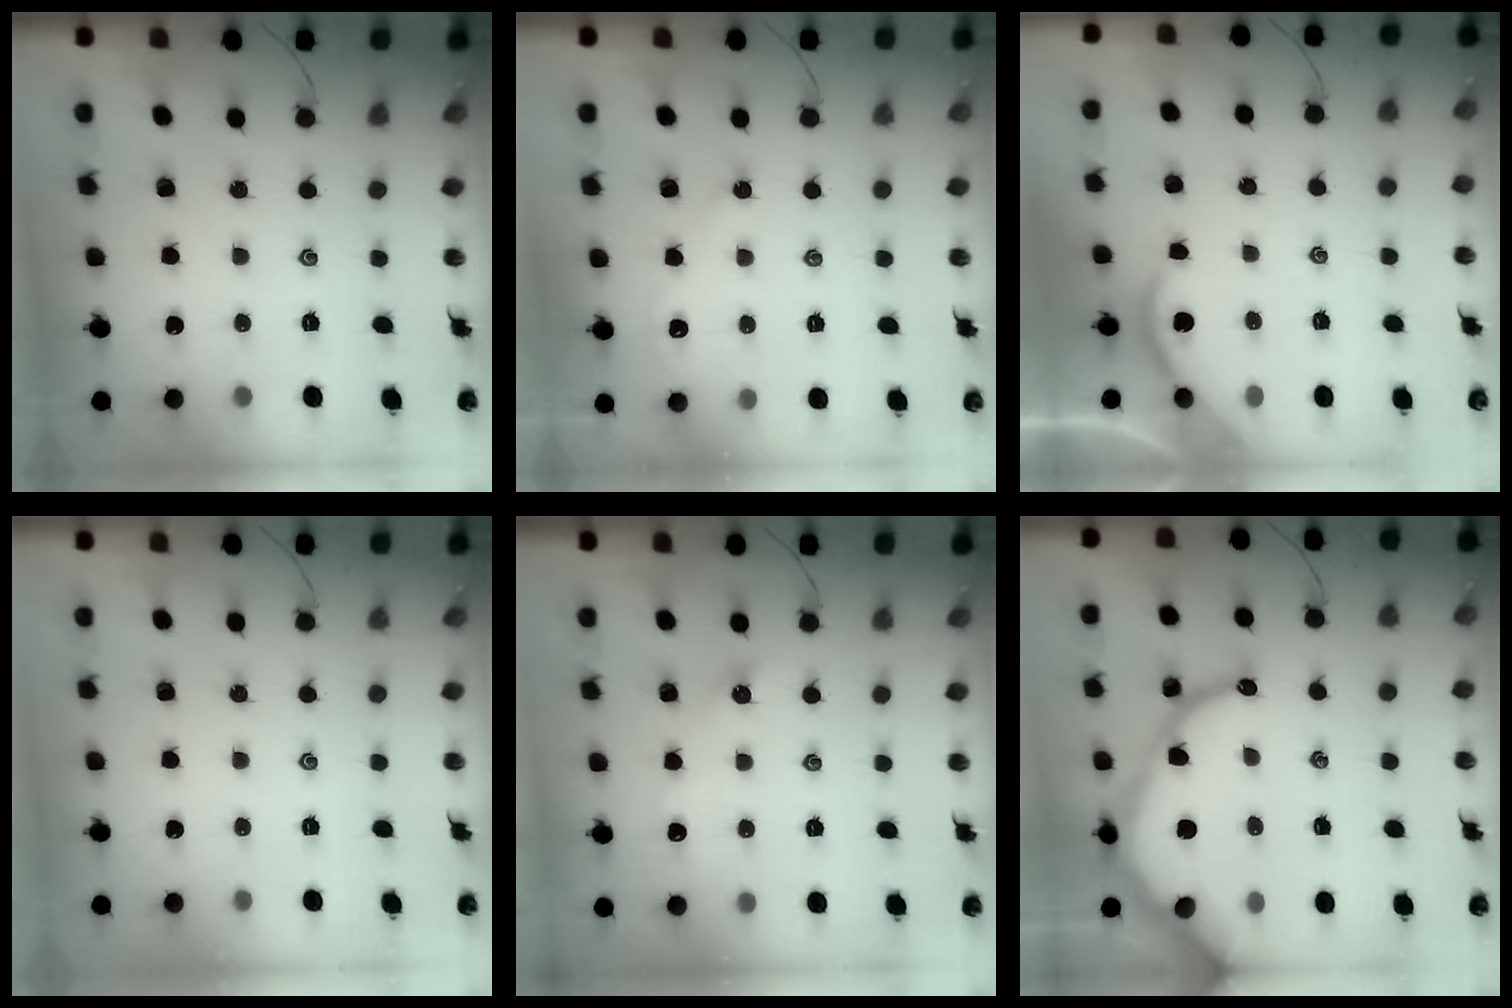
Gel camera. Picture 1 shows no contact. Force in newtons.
{"total": 2.5, "press": 2.5, "slide": 0.6}
{"total": 2.4, "press": 2.3, "slide": 0.5}
{"total": 0.0}
{"total": 4.2, "press": 4.2, "slide": 0.5}
{"total": 16.2, "press": 16.2, "slide": 1.5}